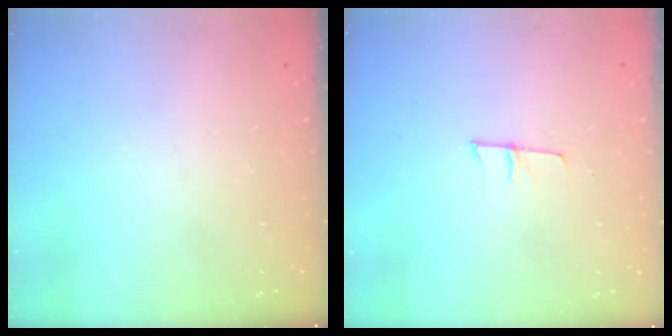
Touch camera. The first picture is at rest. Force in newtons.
{"total": 5.5, "press": 5.5, "slide": 0.3}